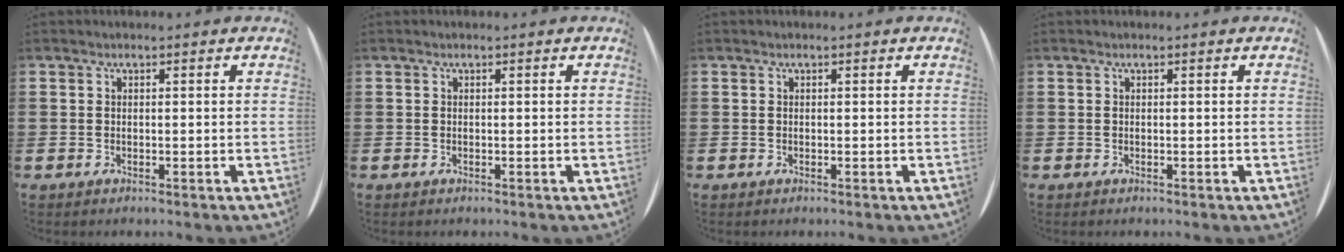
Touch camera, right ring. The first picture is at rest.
{"total": 0.0}
{"total": 0.0}
{"total": 0.0}